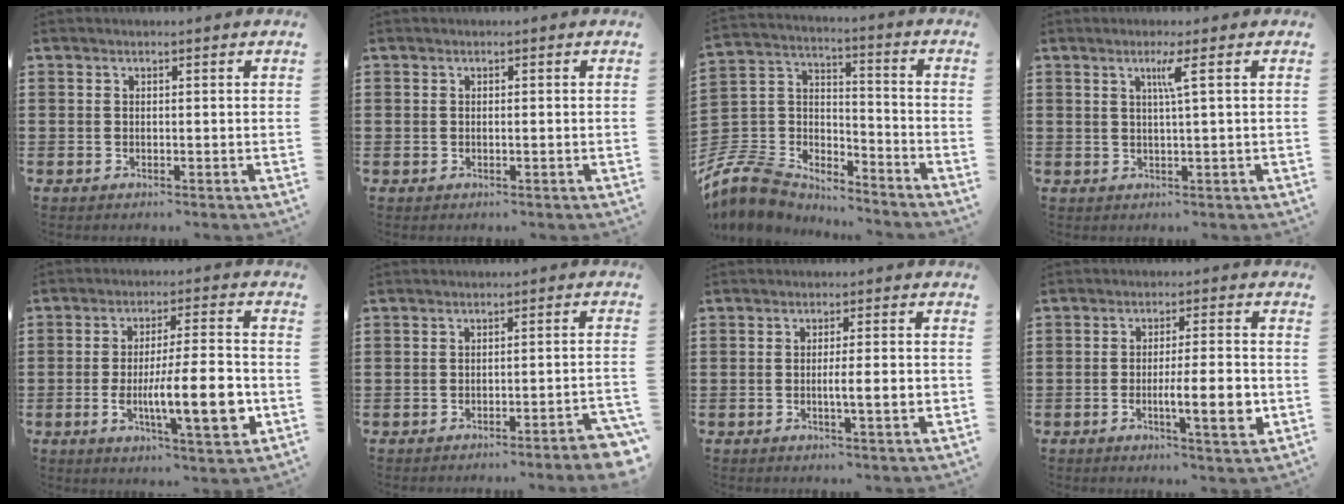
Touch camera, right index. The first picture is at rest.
{"total": 0.0}
{"total": 8.5, "force": [-7.4, 3.9, 1.6], "torque": [-0.073, -0.002, -0.150]}
{"total": 3.0, "force": [1.1, -0.5, 2.8], "torque": [-0.055, -0.005, 0.015]}
{"total": 13.0, "force": [-3.0, 3.1, 12.3], "torque": [-0.203, -0.012, -0.051]}
{"total": 2.9, "force": [-2.4, -0.3, 1.6], "torque": [-0.027, -0.008, -0.046]}
{"total": 4.2, "force": [-0.8, 0.1, 4.1], "torque": [-0.069, -0.006, -0.015]}
{"total": 7.9, "force": [-1.7, 1.2, 7.6], "torque": [-0.122, -0.010, -0.031]}